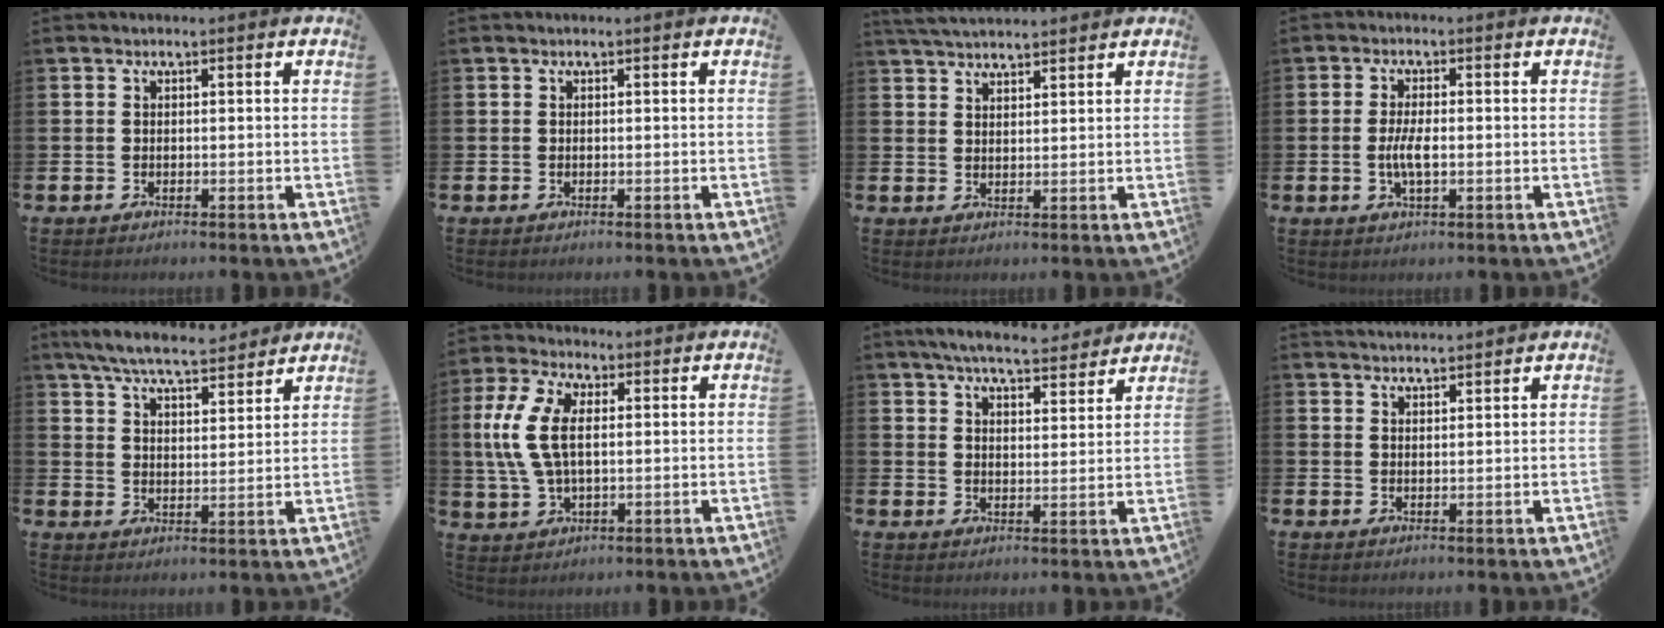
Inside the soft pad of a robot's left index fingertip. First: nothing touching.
{"total": 0.0}
{"total": 3.9, "force": [3.8, 0.5, 0.6], "torque": [-0.022, -0.014, 0.072]}
{"total": 3.7, "force": [-0.5, 1.3, 3.5], "torque": [-0.066, -0.002, -0.013]}
{"total": 7.0, "force": [6.6, 1.0, 2.3], "torque": [-0.063, -0.031, 0.117]}
{"total": 8.4, "force": [2.1, 4.3, 7.0], "torque": [-0.168, 0.012, 0.034]}
{"total": 6.2, "force": [5.9, 0.9, 1.6], "torque": [-0.041, -0.031, 0.104]}
{"total": 2.6, "force": [2.6, 0.1, 0.1], "torque": [0.002, -0.016, 0.046]}